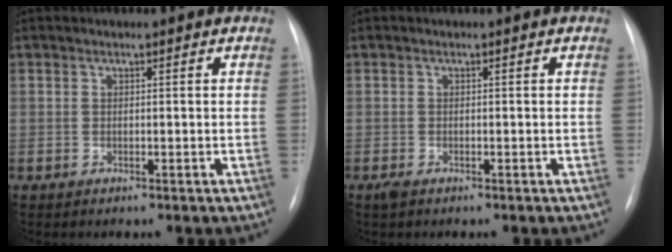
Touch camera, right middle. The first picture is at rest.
{"total": 1.3, "force": [-0.8, 0.6, 0.8], "torque": [-0.018, -0.002, -0.010]}